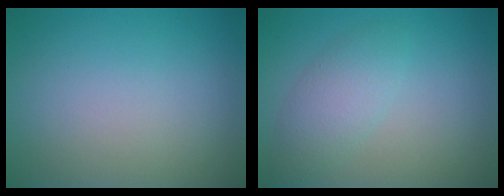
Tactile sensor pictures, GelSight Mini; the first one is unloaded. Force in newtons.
{"total": 2.9, "press": 2.9, "slide": 0.2}